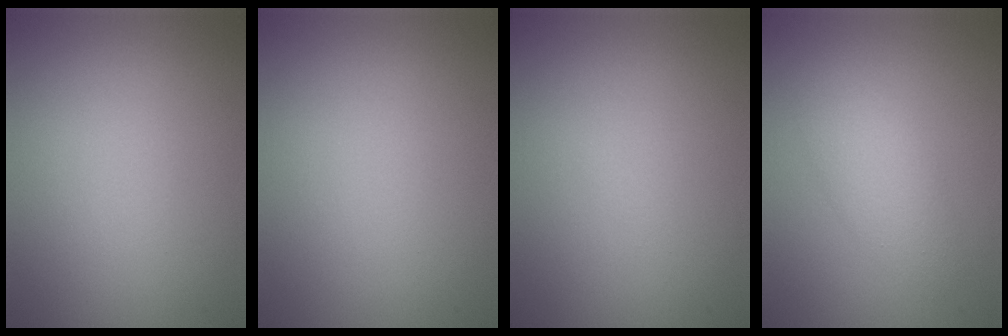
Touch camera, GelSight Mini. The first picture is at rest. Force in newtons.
{"total": 0.0}
{"total": 0.0}
{"total": 2.6, "press": 2.6, "slide": 0.1}